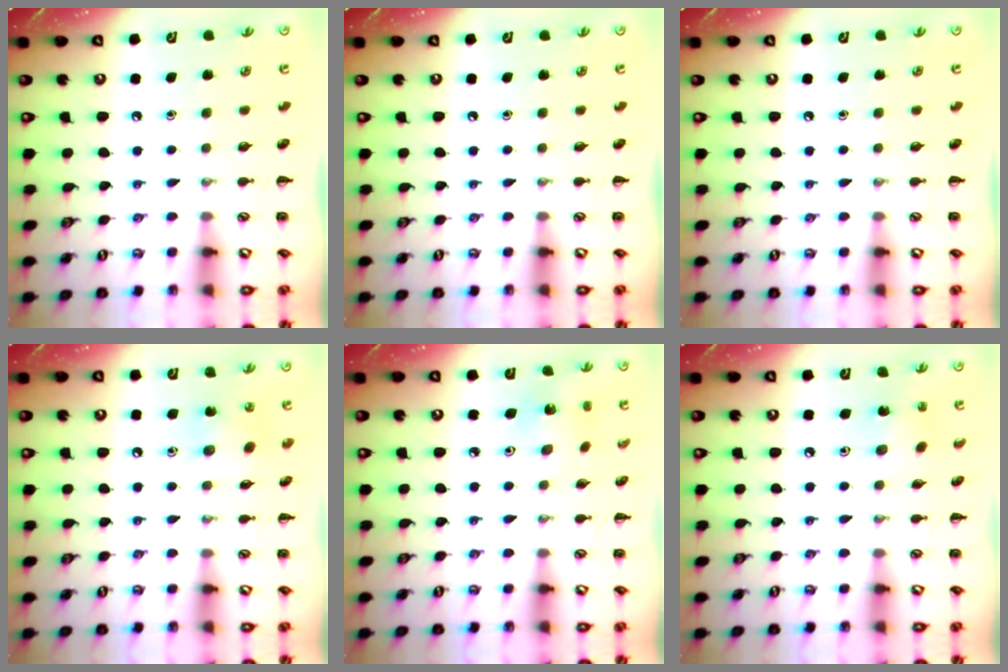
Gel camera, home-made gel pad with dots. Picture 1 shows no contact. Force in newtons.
{"total": 0.0}
{"total": 0.0}
{"total": 5.2, "press": 5.2, "slide": 0.7}
{"total": 2.6, "press": 2.4, "slide": 0.9}
{"total": 1.7, "press": 1.6, "slide": 0.6}